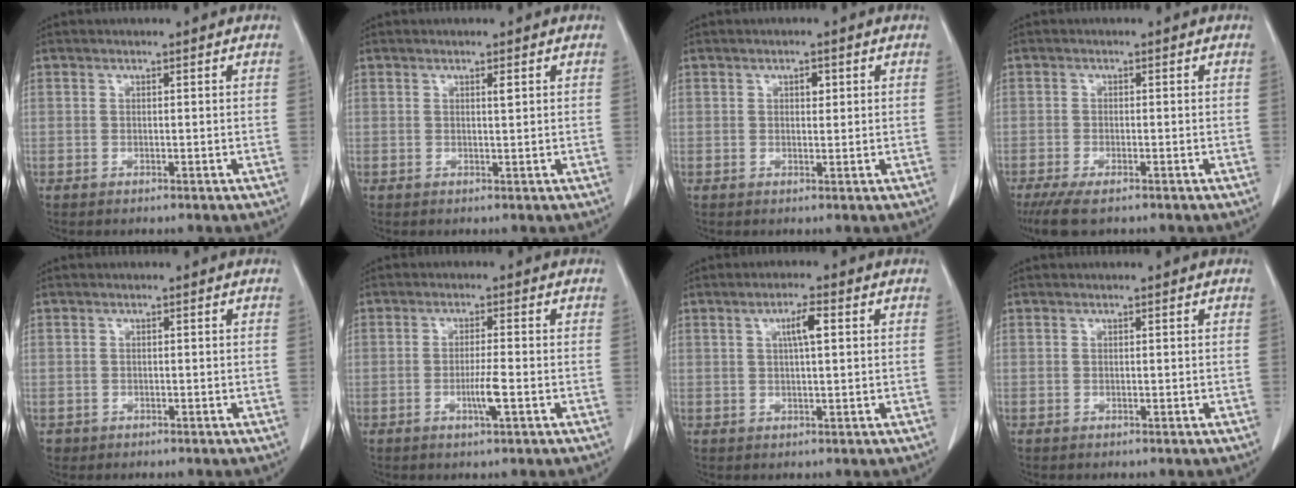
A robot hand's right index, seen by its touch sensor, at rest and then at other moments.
{"total": 0.8, "force": [0.4, 0.0, 0.7], "torque": [-0.016, -0.002, 0.006]}
{"total": 1.5, "force": [0.5, 0.8, 1.1], "torque": [-0.014, 0.002, 0.007]}
{"total": 5.3, "force": [-3.8, 1.4, 3.4], "torque": [-0.058, -0.011, -0.062]}
{"total": 0.9, "force": [-0.4, 0.8, -0.1], "torque": [0.000, 0.007, -0.008]}
{"total": 3.5, "force": [-1.2, -0.2, 3.3], "torque": [-0.064, -0.005, -0.022]}
{"total": 3.7, "force": [1.1, 0.4, 3.5], "torque": [-0.060, 0.004, 0.018]}
{"total": 0.0}